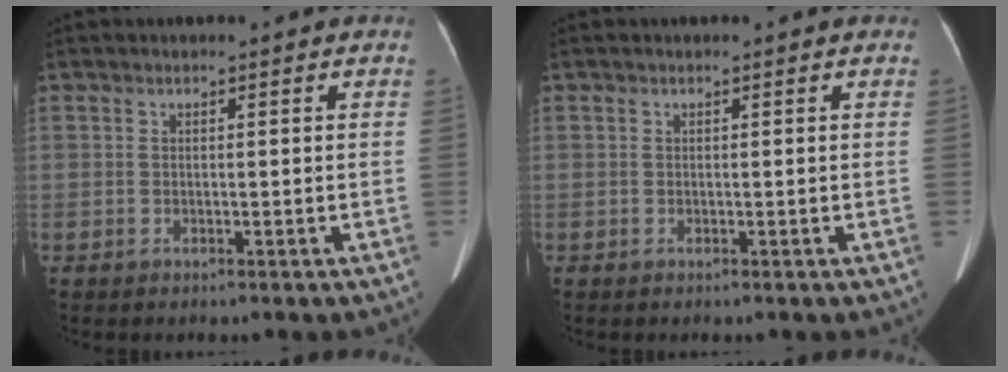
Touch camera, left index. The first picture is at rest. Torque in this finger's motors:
{"motor_torque": [0.03, 0.02, 0.01, 0.00]}